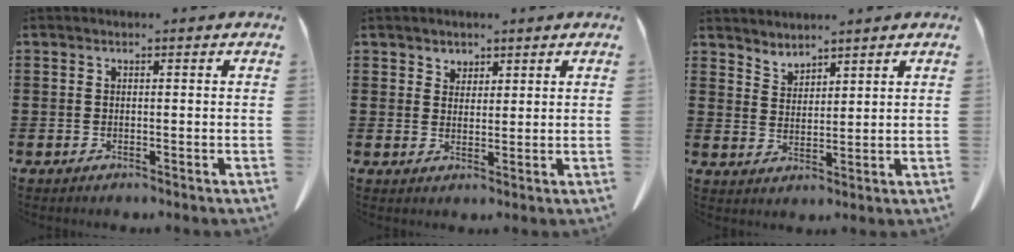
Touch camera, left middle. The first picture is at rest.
{"total": 2.3, "force": [1.9, 1.3, 0.0], "torque": [-0.008, 0.005, 0.037]}
{"total": 3.1, "force": [3.1, 0.4, -0.4], "torque": [-0.003, -0.012, 0.060]}